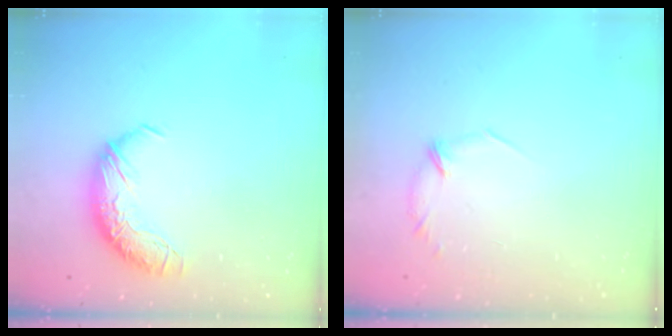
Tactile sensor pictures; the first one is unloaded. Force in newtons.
{"total": 5.7, "press": 5.6, "slide": 1.1}